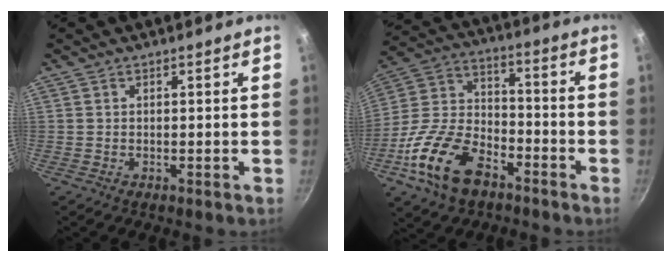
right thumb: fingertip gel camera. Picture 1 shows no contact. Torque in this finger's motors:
{"motor_torque": [2.60, 2.02, 1.47, -1.30, 0.17]}